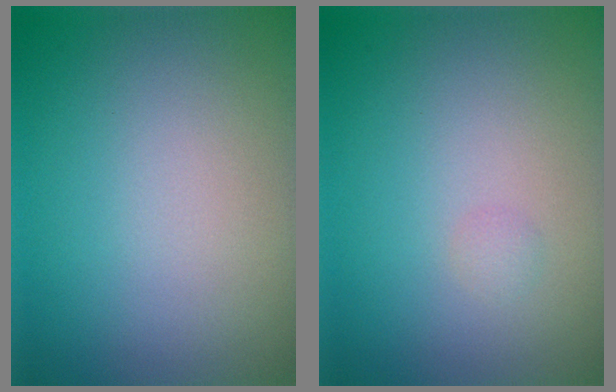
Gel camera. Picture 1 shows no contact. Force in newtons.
{"total": 0.5, "press": 0.5, "slide": 0.0}